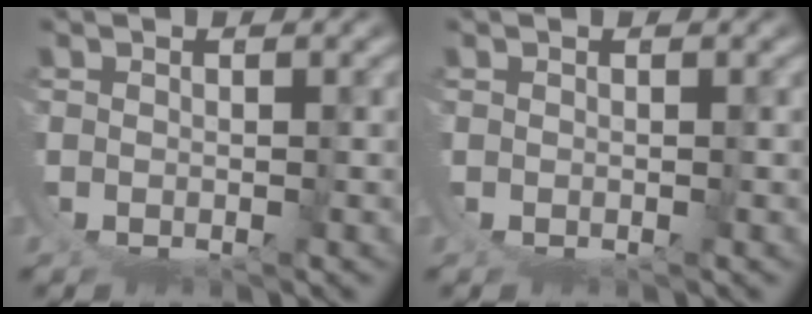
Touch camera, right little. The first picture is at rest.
{"total": 0.0}